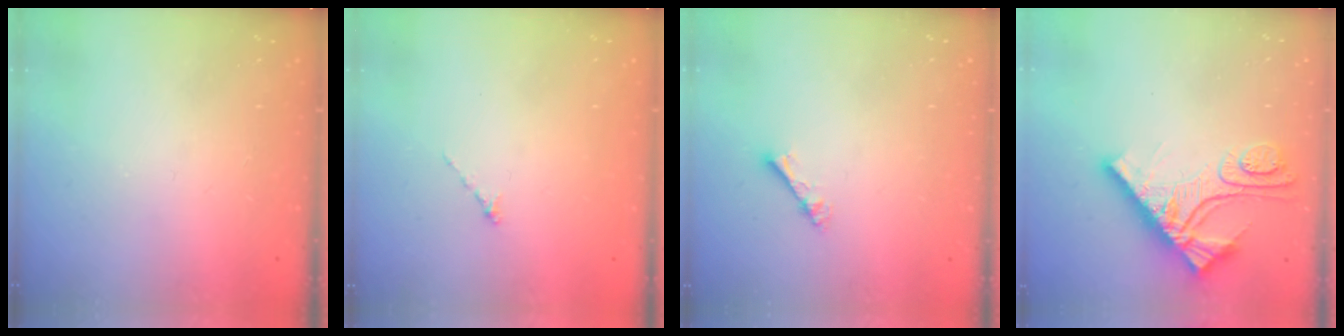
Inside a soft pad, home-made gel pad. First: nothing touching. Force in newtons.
{"total": 0.0}
{"total": 2.3, "press": 2.3, "slide": 0.3}
{"total": 11.8, "press": 11.8, "slide": 1.2}